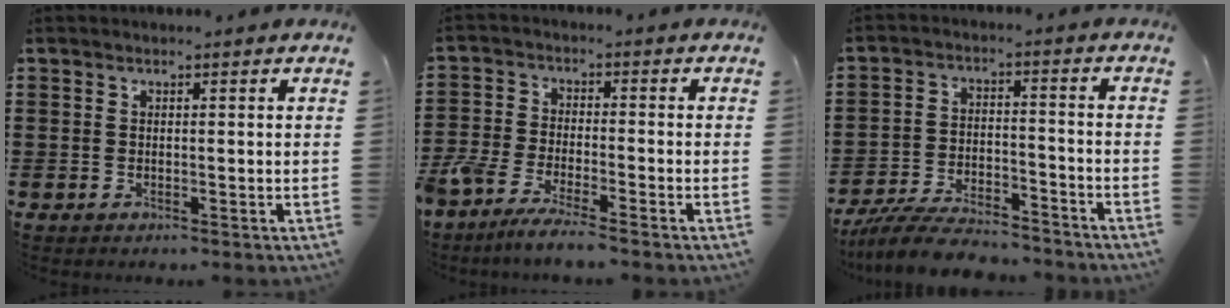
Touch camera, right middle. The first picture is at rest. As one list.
[{"total": 4.9, "force": [-4.7, 0.2, 1.5], "torque": [-0.048, -0.009, -0.099]}, {"total": 7.3, "force": [-6.8, 1.0, 2.4], "torque": [-0.042, 0.011, -0.130]}]